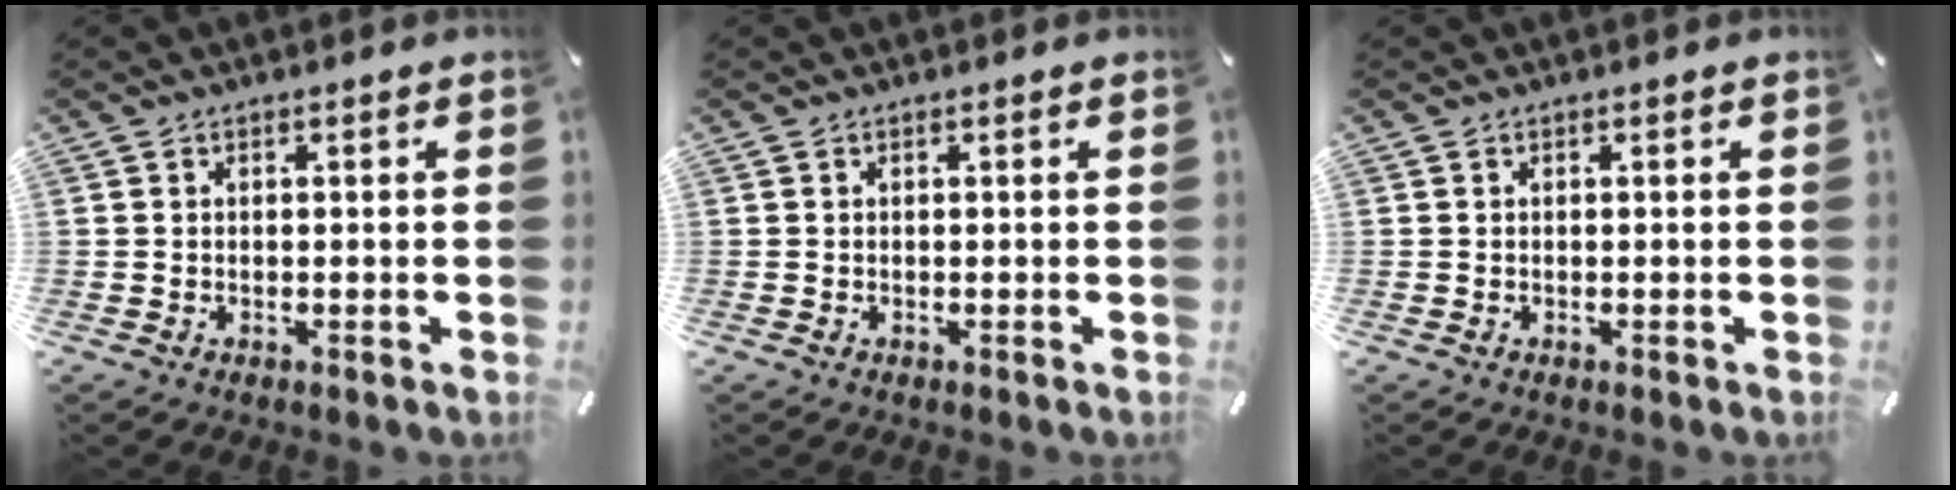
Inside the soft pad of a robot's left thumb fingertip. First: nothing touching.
{"total": 0.0}
{"total": 0.0}